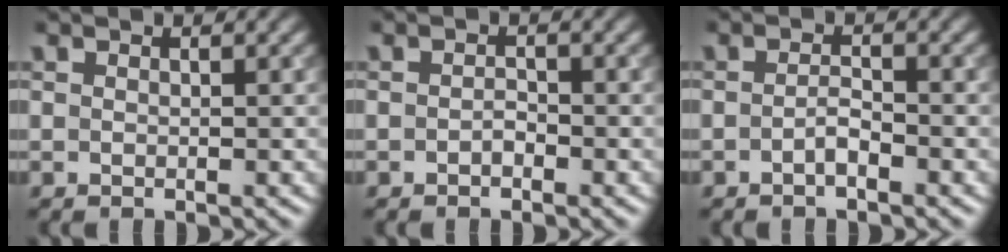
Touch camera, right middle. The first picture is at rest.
{"total": 0.8, "force": [-0.4, 0.5, 0.6], "torque": [-0.011, 0.000, -0.007]}
{"total": 1.3, "force": [-0.8, 0.3, 1.0], "torque": [-0.020, 0.004, -0.015]}